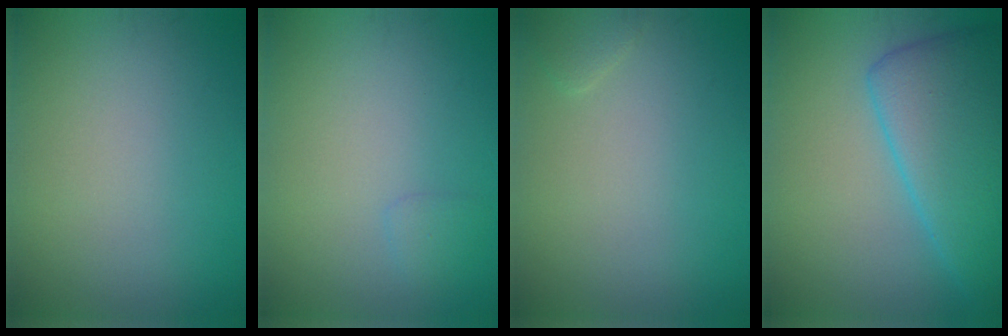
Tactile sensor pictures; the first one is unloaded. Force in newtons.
{"total": 0.9, "press": 0.8, "slide": 0.1}
{"total": 0.8, "press": 0.8, "slide": 0.0}
{"total": 7.5, "press": 7.5, "slide": 0.3}